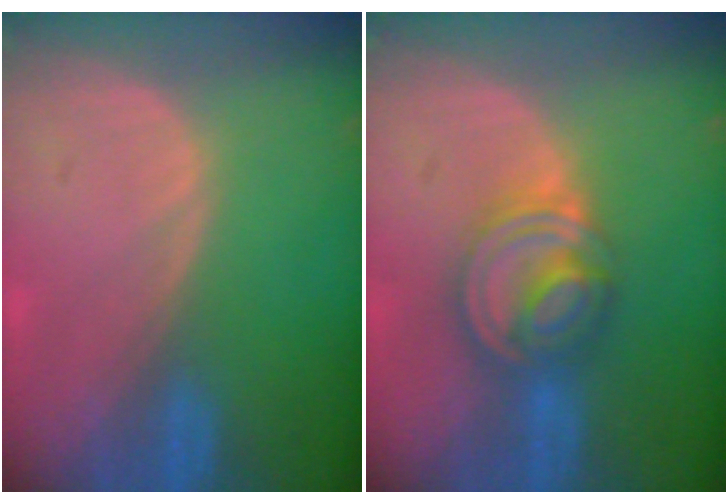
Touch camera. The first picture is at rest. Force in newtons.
{"total": 7.6, "press": 6.6, "slide": 3.8}